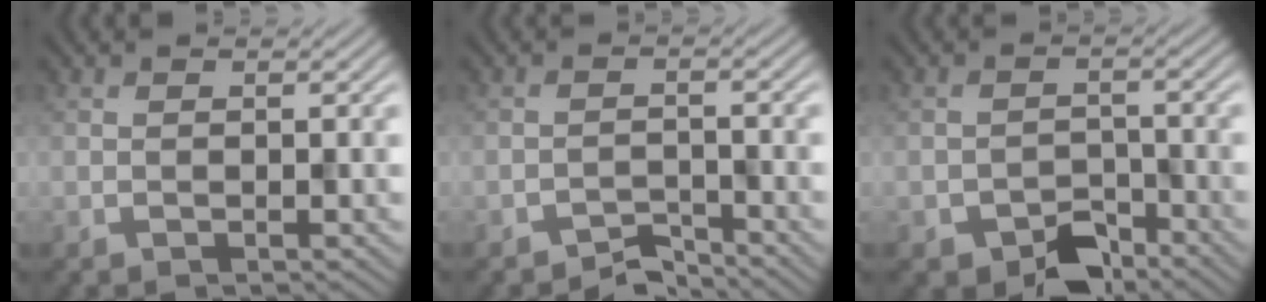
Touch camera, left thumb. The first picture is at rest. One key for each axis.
{"total": 2.5, "fx": -2.4, "fy": 0.4, "fz": 0.5, "tx": -0.003, "ty": 0.005, "tz": -0.050}
{"total": 4.6, "fx": -3.3, "fy": 2.5, "fz": 1.9, "tx": -0.031, "ty": -0.002, "tz": -0.062}